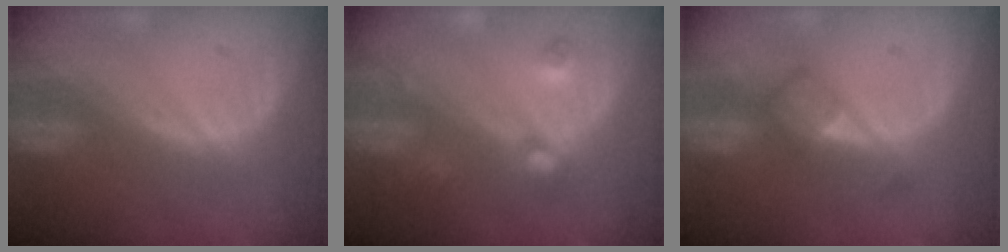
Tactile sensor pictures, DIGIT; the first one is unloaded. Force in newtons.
{"total": 4.5, "press": 4.0, "slide": 2.1}
{"total": 3.2, "press": 3.0, "slide": 1.2}